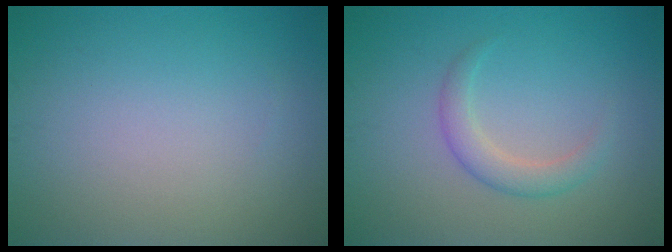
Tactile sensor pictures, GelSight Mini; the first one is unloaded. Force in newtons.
{"total": 2.3, "press": 2.3, "slide": 0.2}